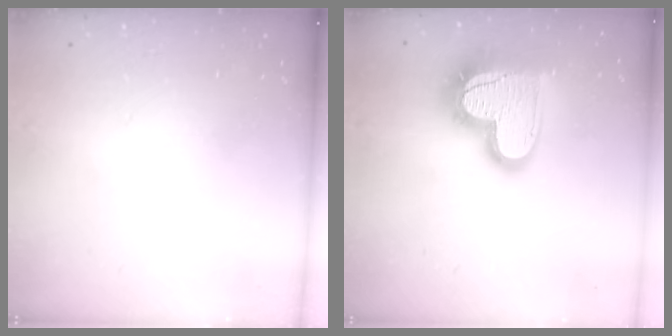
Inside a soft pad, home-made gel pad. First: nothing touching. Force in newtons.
{"total": 21.1, "press": 21.1, "slide": 1.5}